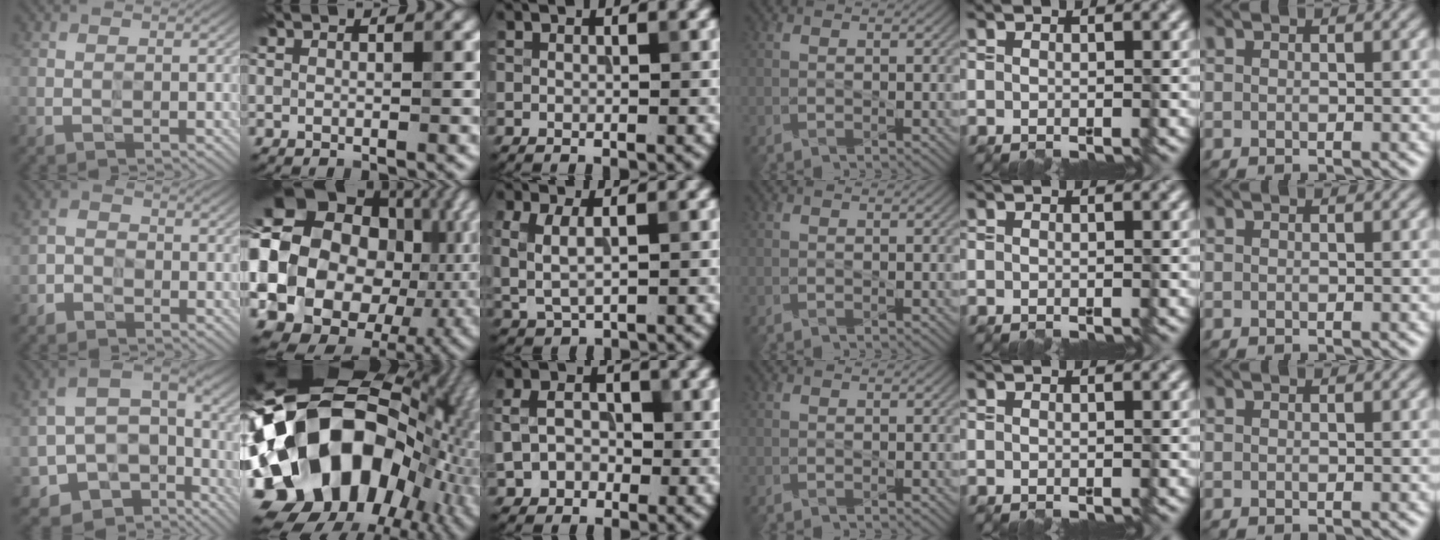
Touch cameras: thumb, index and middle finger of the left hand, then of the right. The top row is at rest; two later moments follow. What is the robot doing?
{"motion": "wipe", "object": "paper plate"}